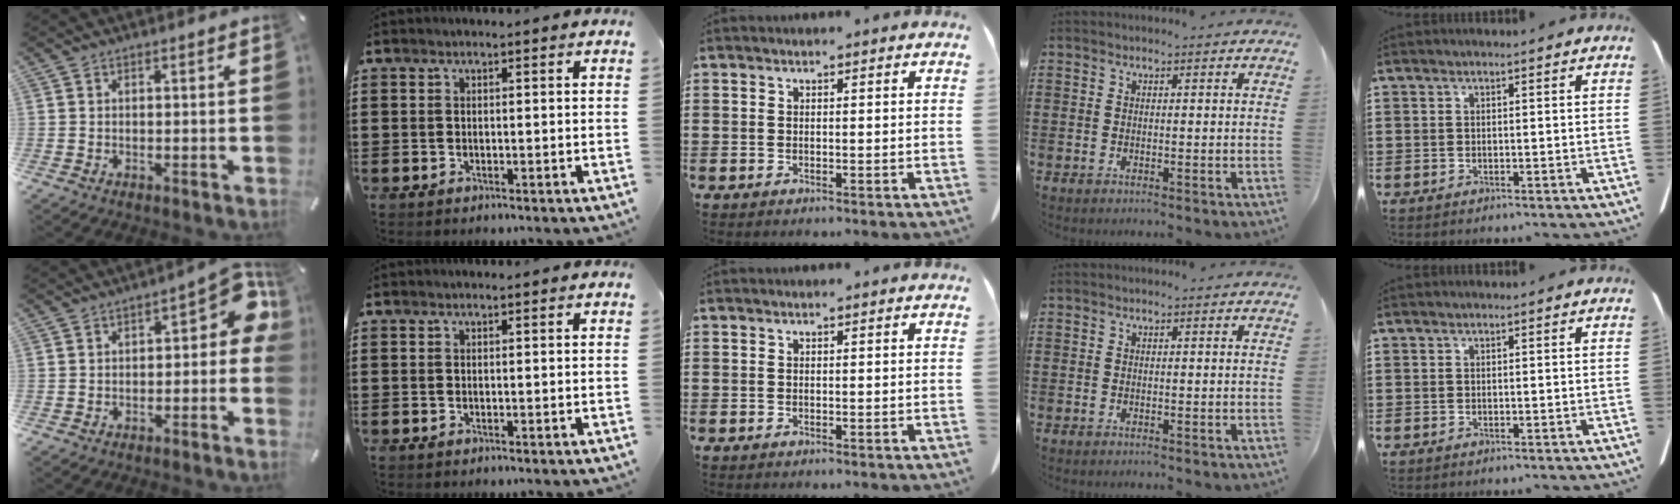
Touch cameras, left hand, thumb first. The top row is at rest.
{"thumb": {"total": 9.6, "force": [1.5, 4.7, 8.2], "torque": [-0.102, -0.010, 0.024]}}